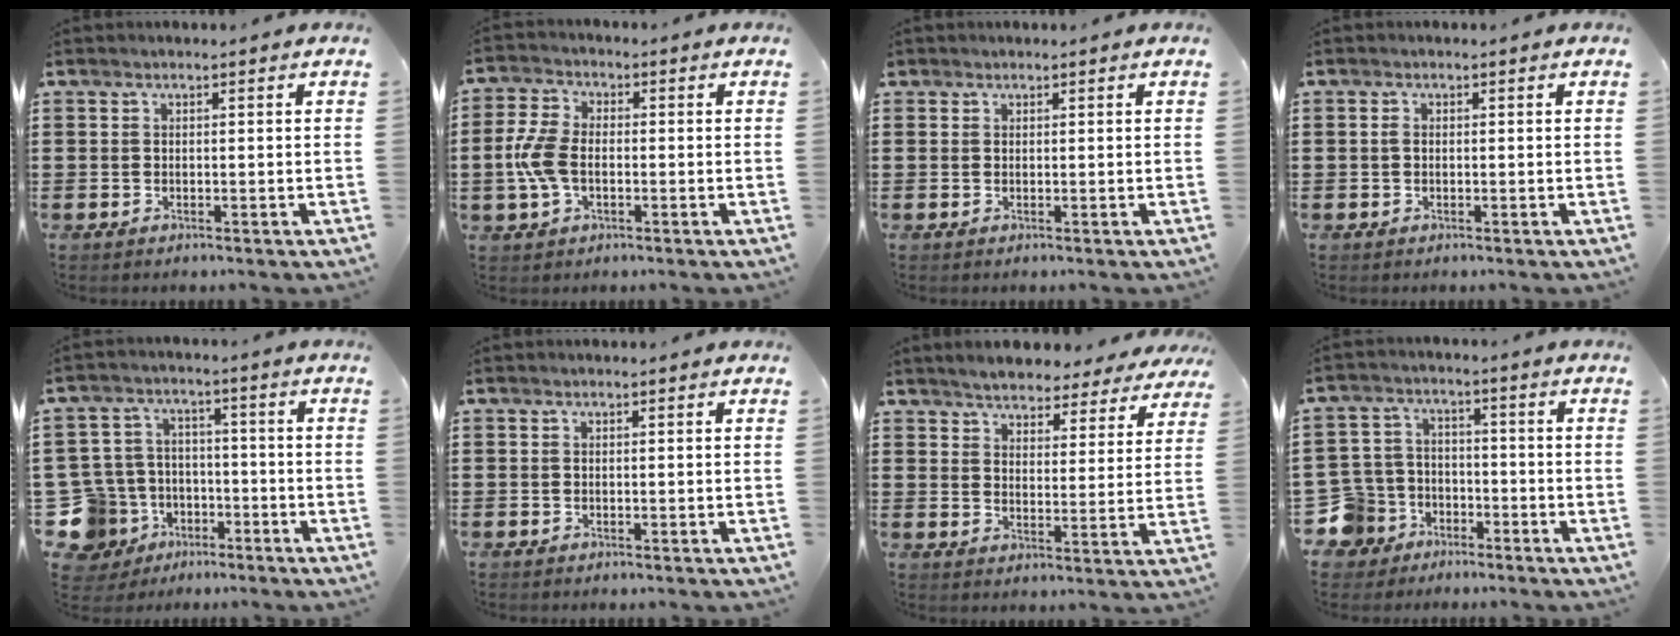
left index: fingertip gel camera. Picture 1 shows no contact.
{"total": 6.9, "force": [-0.9, 4.1, 5.5], "torque": [-0.140, -0.001, -0.024]}
{"total": 0.6, "force": [0.4, 0.4, 0.1], "torque": [-0.004, 0.003, 0.008]}
{"total": 1.6, "force": [0.1, 1.0, 1.2], "torque": [-0.034, 0.003, -0.002]}
{"total": 9.7, "force": [-4.6, 8.0, 2.7], "torque": [-0.108, 0.024, -0.088]}
{"total": 0.0}
{"total": 4.6, "force": [4.6, 0.3, 0.4], "torque": [-0.032, -0.024, 0.080]}
{"total": 7.8, "force": [-4.8, 5.8, 1.7], "torque": [-0.073, 0.020, -0.097]}